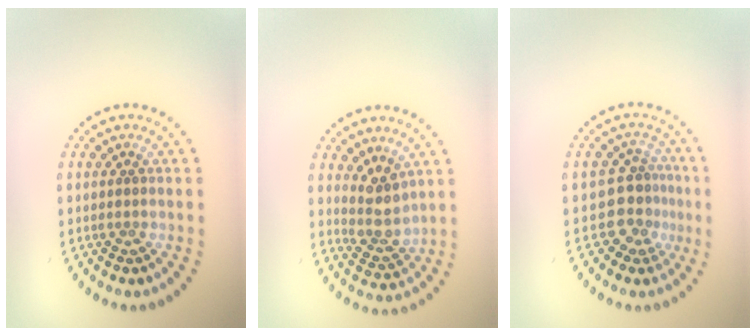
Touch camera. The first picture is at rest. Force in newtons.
{"total": 3.0, "press": 2.3, "slide": 1.9}
{"total": 3.2, "press": 2.6, "slide": 1.9}